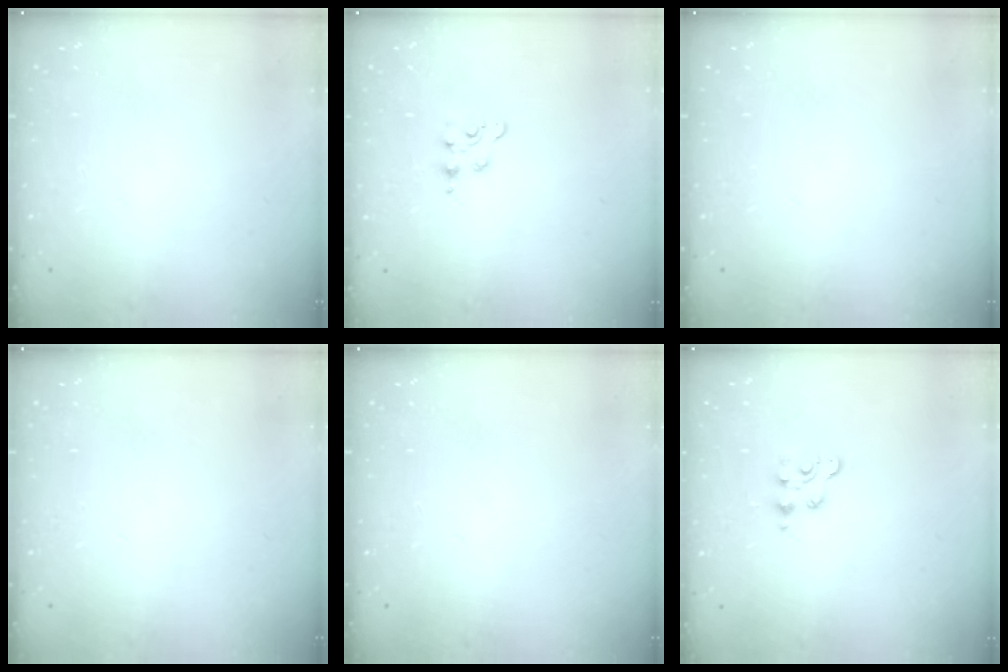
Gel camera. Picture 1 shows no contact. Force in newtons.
{"total": 2.9, "press": 2.9, "slide": 0.4}
{"total": 0.0}
{"total": 0.0}
{"total": 0.0}
{"total": 2.5, "press": 2.4, "slide": 0.5}